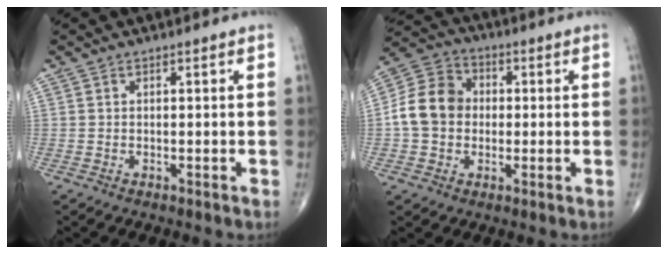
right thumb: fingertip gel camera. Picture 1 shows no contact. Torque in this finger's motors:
{"motor_torque": [0.75, 2.54, 0.69, -0.56, 0.11]}